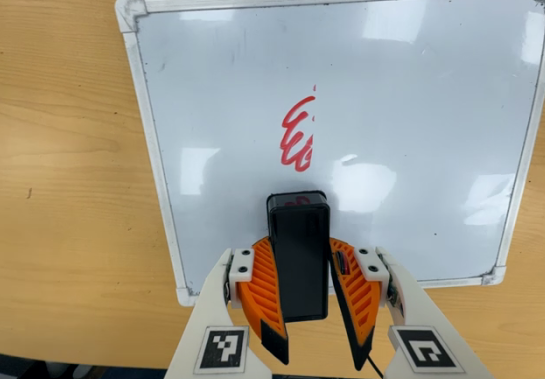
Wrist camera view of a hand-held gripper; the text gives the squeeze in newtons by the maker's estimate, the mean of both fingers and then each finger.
{"total": 8.9, "left": 8.7, "right": 9.0}